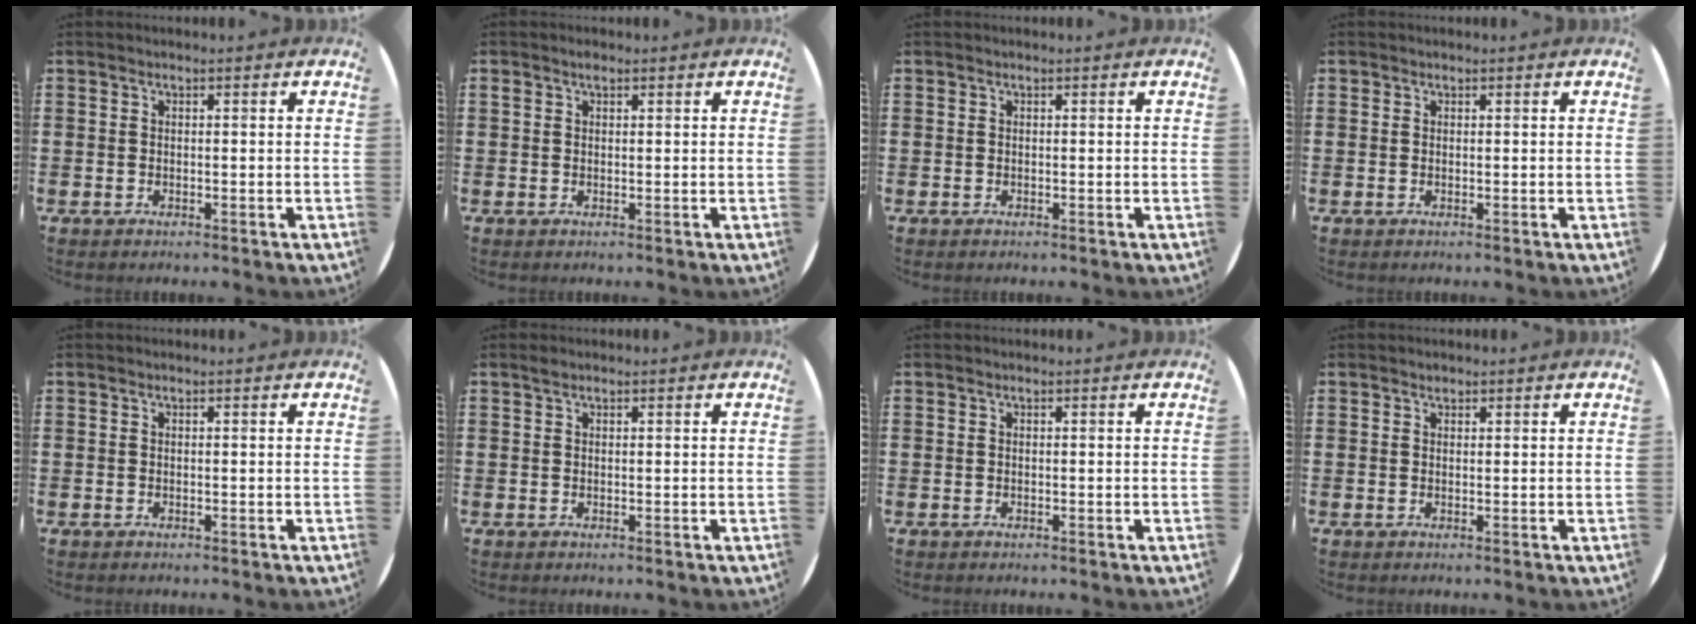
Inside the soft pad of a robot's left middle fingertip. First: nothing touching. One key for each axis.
{"total": 0.9, "fx": 0.6, "fy": 0.5, "fz": 0.4, "tx": -0.002, "ty": 0.000, "tz": 0.009}
{"total": 0.0}
{"total": 0.0}
{"total": 0.0}
{"total": 0.5, "fx": 0.4, "fy": 0.2, "fz": 0.1, "tx": 0.004, "ty": -0.001, "tz": 0.007}
{"total": 0.0}
{"total": 0.7, "fx": 0.6, "fy": 0.3, "fz": 0.1, "tx": 0.005, "ty": -0.001, "tz": 0.009}